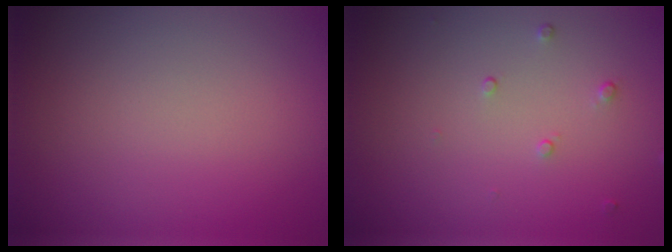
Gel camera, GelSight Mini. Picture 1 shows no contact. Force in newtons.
{"total": 0.7, "press": 0.5, "slide": 0.5}